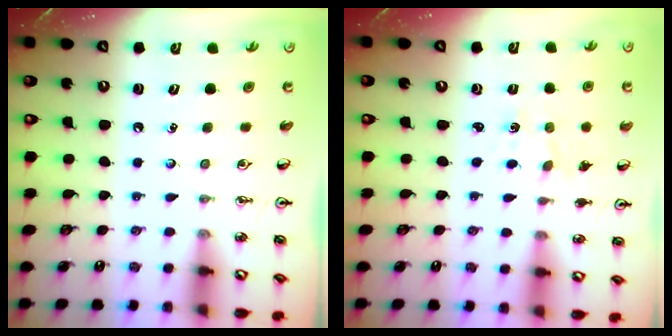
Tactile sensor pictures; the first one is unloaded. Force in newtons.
{"total": 0.6, "press": 0.6, "slide": 0.2}